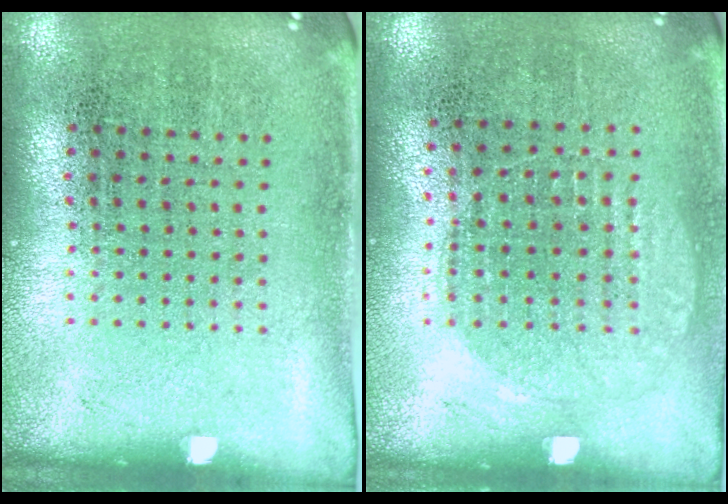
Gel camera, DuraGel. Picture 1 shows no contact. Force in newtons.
{"total": 0.9, "press": 0.9, "slide": 0.3}